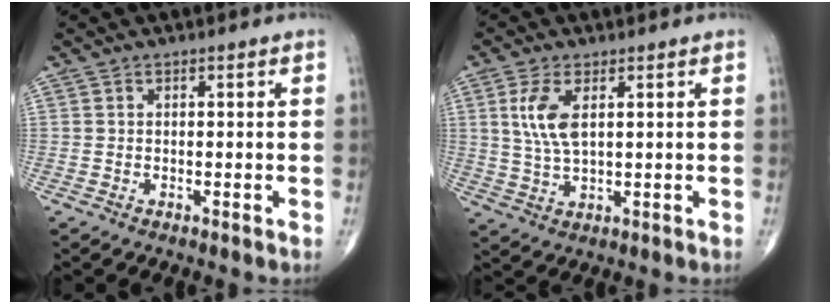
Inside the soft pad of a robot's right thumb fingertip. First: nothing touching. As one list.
[{"total": 6.8, "force": [2.0, 3.0, 5.8], "torque": [-0.129, -0.006, 0.048]}]